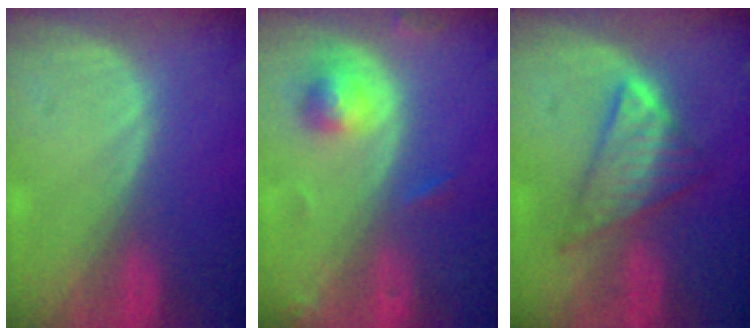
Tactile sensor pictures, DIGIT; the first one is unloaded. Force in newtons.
{"total": 4.4, "press": 4.4, "slide": 0.6}
{"total": 6.5, "press": 6.5, "slide": 0.2}